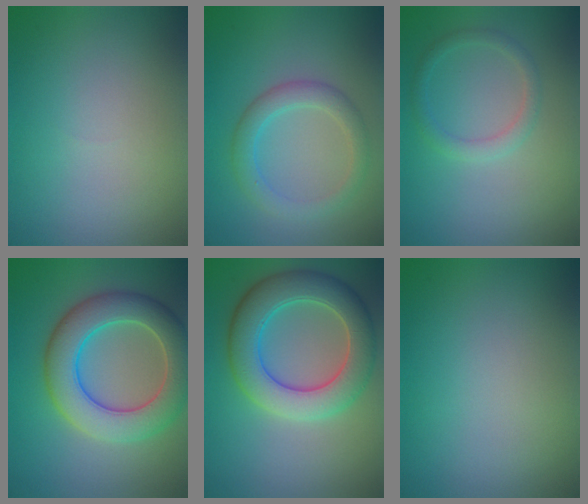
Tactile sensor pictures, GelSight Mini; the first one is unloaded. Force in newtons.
{"total": 2.9, "press": 2.9, "slide": 0.2}
{"total": 1.7, "press": 1.7, "slide": 0.1}
{"total": 8.1, "press": 8.0, "slide": 0.6}
{"total": 7.5, "press": 7.5, "slide": 0.3}
{"total": 0.0}